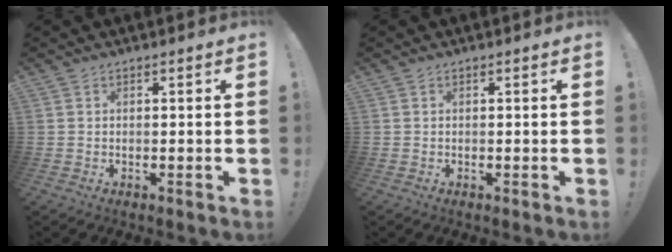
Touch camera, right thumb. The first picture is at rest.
{"total": 0.0}